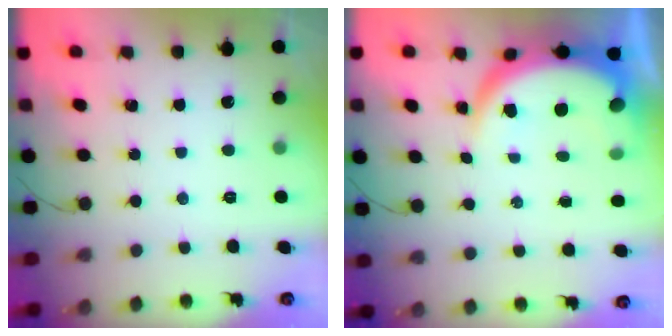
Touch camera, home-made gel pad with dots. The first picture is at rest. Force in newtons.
{"total": 10.0, "press": 9.9, "slide": 1.0}